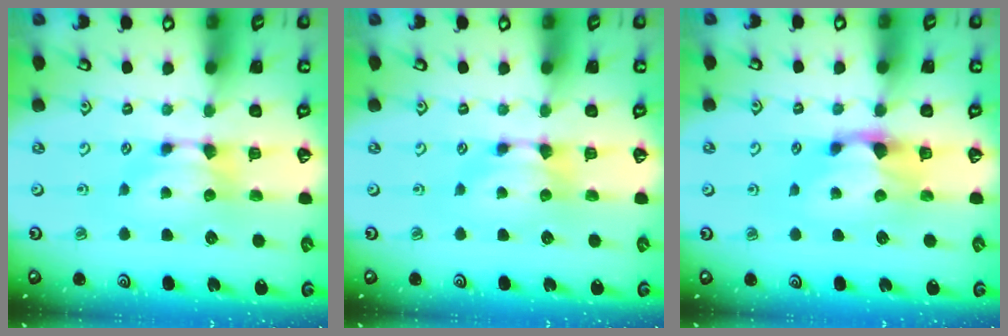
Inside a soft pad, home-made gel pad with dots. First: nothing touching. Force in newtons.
{"total": 0.0}
{"total": 2.2, "press": 1.8, "slide": 1.1}